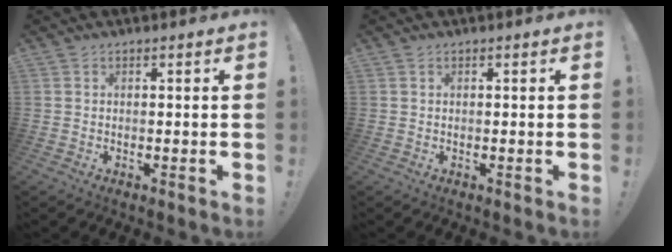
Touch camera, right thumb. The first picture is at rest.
{"total": 0.0}